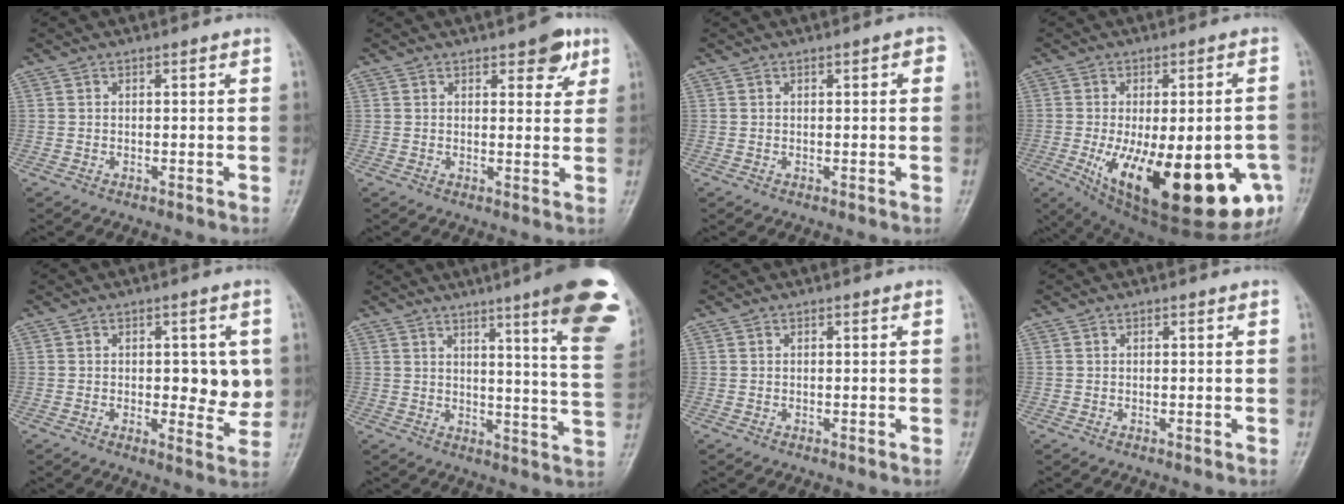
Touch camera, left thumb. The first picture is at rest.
{"total": 5.3, "force": [3.1, 2.4, 3.6], "torque": [-0.024, -0.013, 0.034]}
{"total": 2.0, "force": [0.6, 0.7, 1.8], "torque": [-0.019, 0.002, 0.005]}
{"total": 26.1, "force": [-9.3, 9.8, 22.4], "torque": [-0.272, -0.017, -0.110]}
{"total": 8.2, "force": [0.6, 3.9, 7.2], "torque": [-0.064, -0.012, 0.012]}
{"total": 19.4, "force": [11.2, 1.8, 15.8], "torque": [-0.177, -0.054, 0.128]}
{"total": 0.0}
{"total": 0.0}